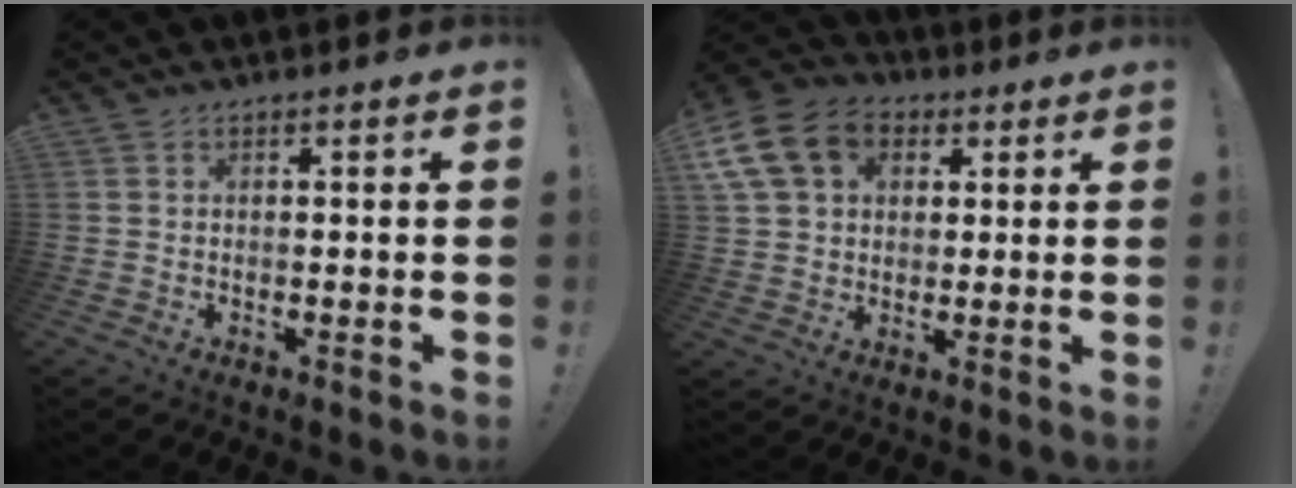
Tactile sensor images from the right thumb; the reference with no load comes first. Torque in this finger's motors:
{"motor_torque": [-0.29, 1.04, 0.55, -0.27, 0.45]}